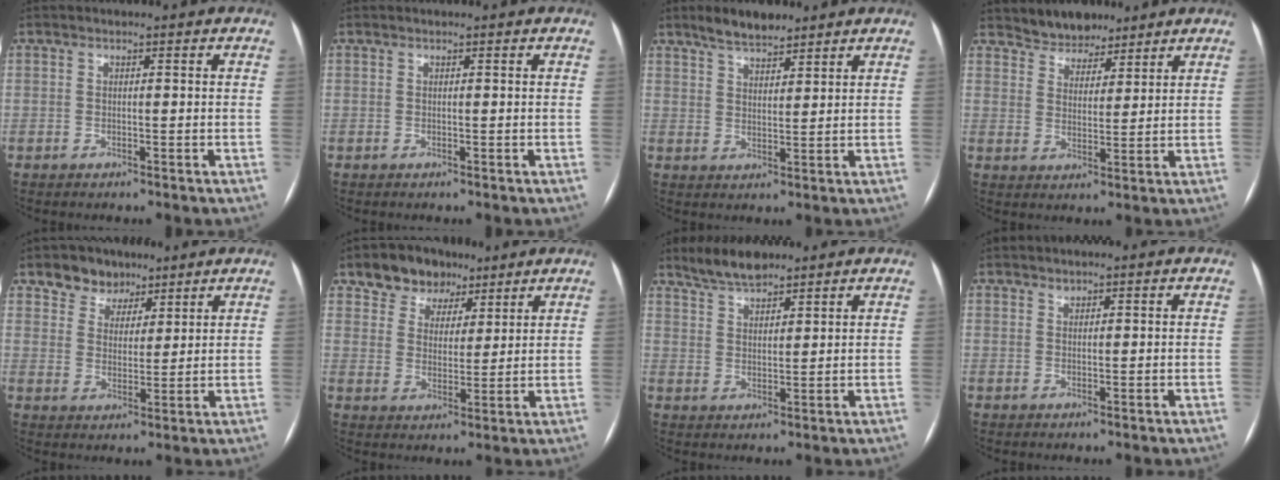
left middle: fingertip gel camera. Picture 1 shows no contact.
{"total": 0.0}
{"total": 5.9, "force": [4.9, 1.8, 2.8], "torque": [-0.055, 0.009, 0.088]}
{"total": 5.8, "force": [5.0, 2.7, 0.9], "torque": [-0.014, 0.009, 0.089]}
{"total": 6.2, "force": [4.5, 4.1, 1.0], "torque": [-0.017, 0.010, 0.078]}
{"total": 8.1, "force": [5.7, 5.5, 1.8], "torque": [-0.029, 0.023, 0.099]}
{"total": 5.4, "force": [4.8, 1.4, 2.0], "torque": [-0.046, 0.008, 0.093]}
{"total": 0.7, "force": [0.7, 0.3, 0.1], "torque": [0.000, -0.003, 0.009]}